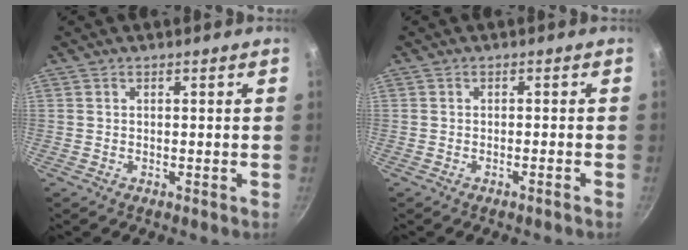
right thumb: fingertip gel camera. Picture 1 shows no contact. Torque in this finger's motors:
{"motor_torque": [-0.11, 0.03, -0.14, -0.10, -0.03]}